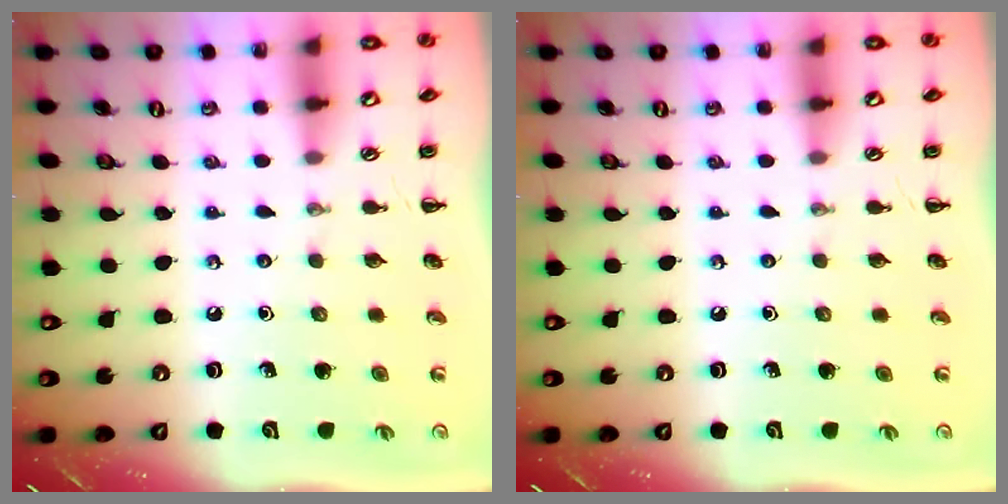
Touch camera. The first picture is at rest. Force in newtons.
{"total": 0.0}